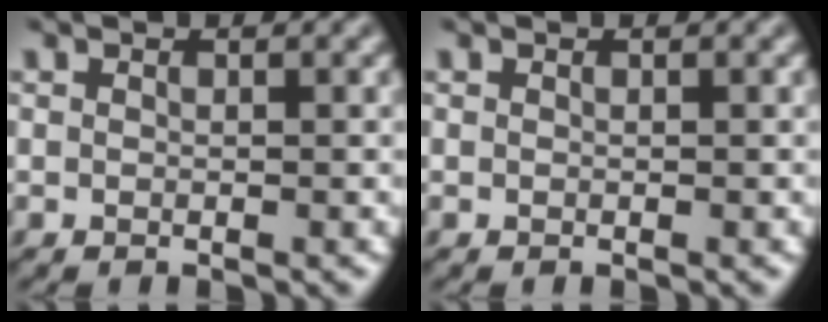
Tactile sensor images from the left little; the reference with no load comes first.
{"total": 0.0}